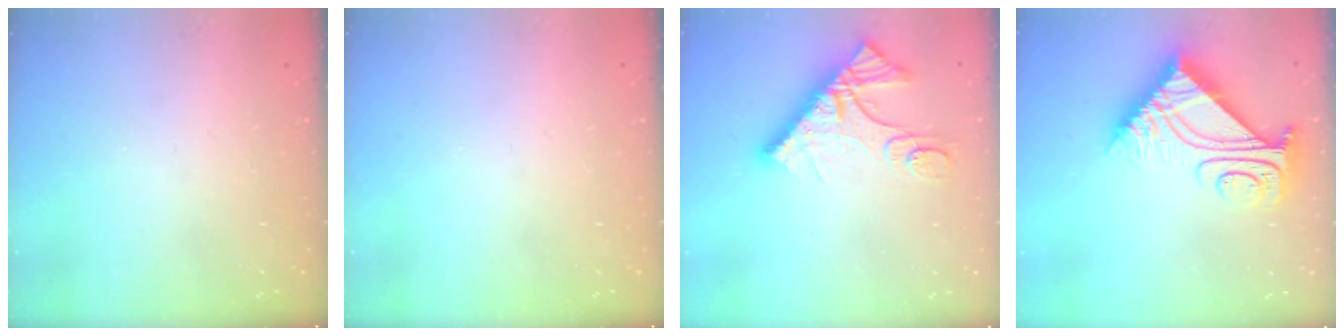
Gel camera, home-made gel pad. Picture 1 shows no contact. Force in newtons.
{"total": 0.0}
{"total": 12.7, "press": 12.7, "slide": 0.7}
{"total": 13.6, "press": 13.5, "slide": 1.5}